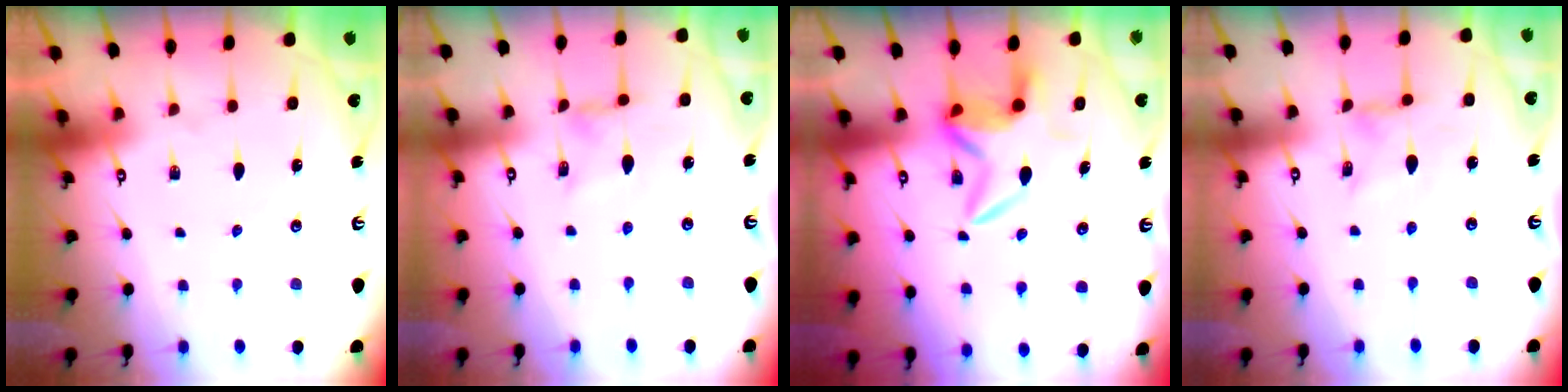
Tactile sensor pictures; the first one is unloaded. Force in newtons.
{"total": 1.8, "press": 1.7, "slide": 0.3}
{"total": 7.2, "press": 7.1, "slide": 1.0}
{"total": 2.2, "press": 2.2, "slide": 0.4}